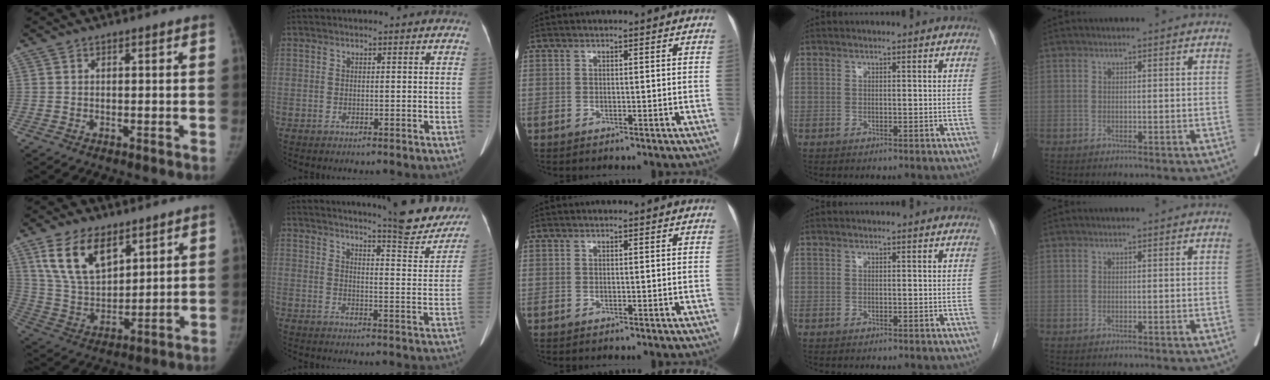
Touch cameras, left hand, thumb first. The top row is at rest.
{"thumb": {"total": 14.2, "force": [7.9, 7.7, 9.0], "torque": [-0.141, -0.033, 0.164]}, "index": {"total": 16.3, "force": [14.8, 1.4, 6.6], "torque": [-0.080, -0.058, 0.171]}}